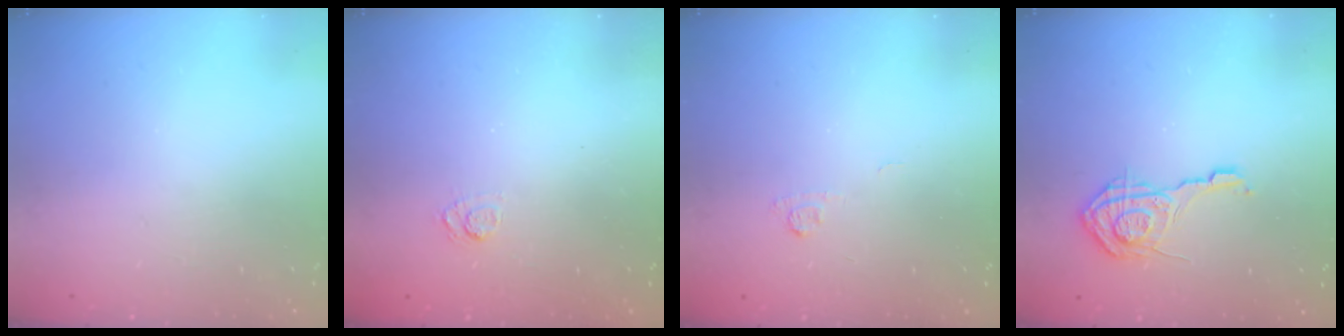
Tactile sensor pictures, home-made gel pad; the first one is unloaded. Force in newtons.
{"total": 2.4, "press": 2.0, "slide": 1.3}
{"total": 3.4, "press": 3.2, "slide": 1.0}
{"total": 11.4, "press": 11.4, "slide": 0.6}